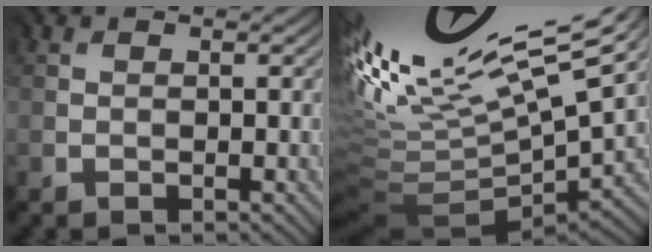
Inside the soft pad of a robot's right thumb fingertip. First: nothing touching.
{"total": 14.7, "force": [4.5, 3.8, 13.4], "torque": [-0.264, -0.001, 0.119]}